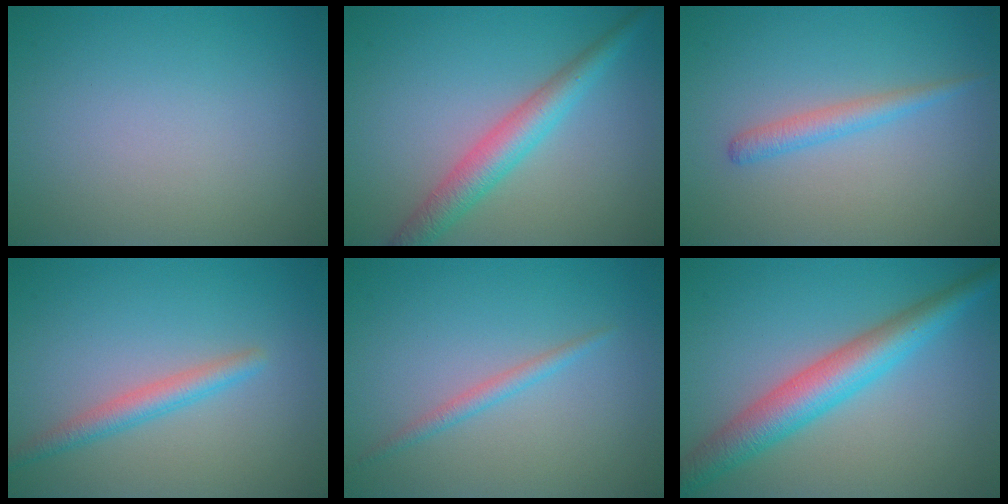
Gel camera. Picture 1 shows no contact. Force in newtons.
{"total": 3.9, "press": 3.9, "slide": 0.1}
{"total": 1.9, "press": 1.8, "slide": 0.1}
{"total": 2.4, "press": 2.4, "slide": 0.1}
{"total": 1.3, "press": 1.3, "slide": 0.0}
{"total": 5.9, "press": 5.9, "slide": 0.1}